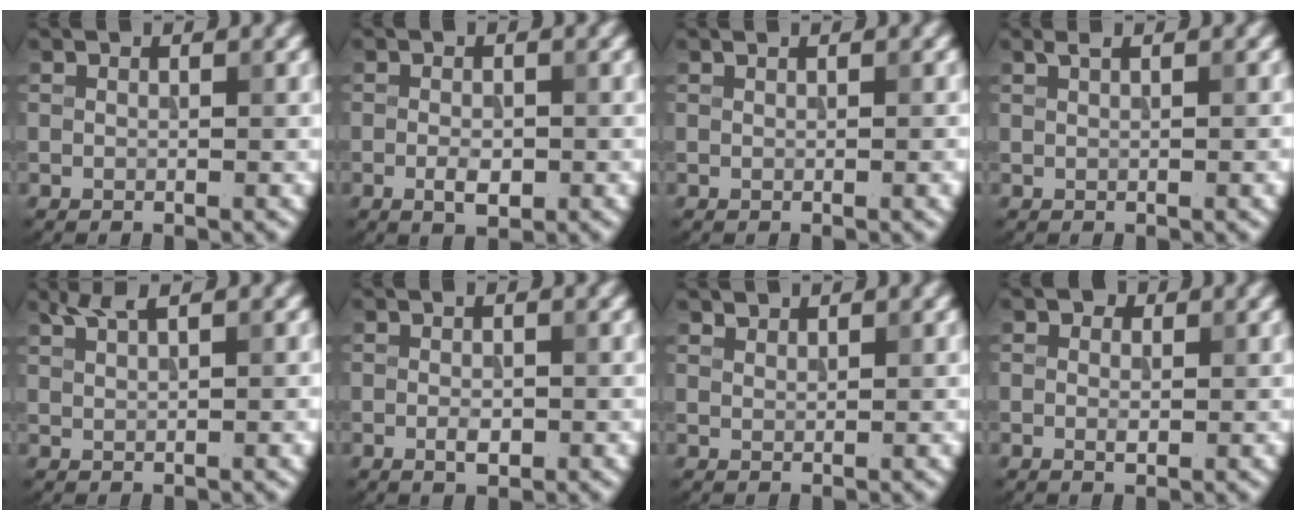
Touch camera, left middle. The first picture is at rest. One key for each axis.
{"total": 1.9, "fx": -0.5, "fy": 0.9, "fz": 1.6, "tx": -0.030, "ty": -0.002, "tz": -0.010}
{"total": 1.1, "fx": 0.2, "fy": 0.3, "fz": 1.0, "tx": -0.008, "ty": 0.005, "tz": 0.001}
{"total": 1.5, "fx": 0.5, "fy": 0.4, "fz": 1.3, "tx": -0.017, "ty": 0.005, "tz": 0.007}
{"total": 2.5, "fx": 1.6, "fy": 0.5, "fz": 1.9, "tx": -0.030, "ty": 0.003, "tz": 0.034}
{"total": 1.5, "fx": -0.4, "fy": 0.7, "fz": 1.3, "tx": -0.025, "ty": -0.002, "tz": -0.008}
{"total": 0.8, "fx": 0.8, "fy": 0.1, "fz": 0.0, "tx": 0.001, "ty": -0.001, "tz": 0.019}
{"total": 1.4, "fx": 0.3, "fy": 1.0, "fz": 1.0, "tx": -0.011, "ty": 0.001, "tz": 0.001}